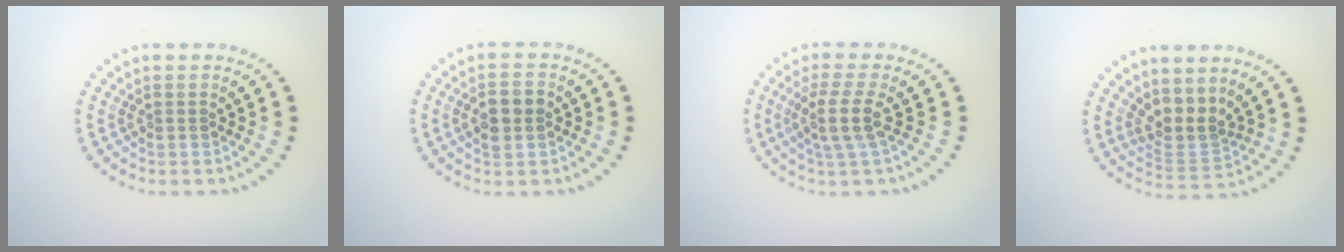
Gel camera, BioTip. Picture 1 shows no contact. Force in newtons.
{"total": 3.0, "press": 3.0, "slide": 0.2}
{"total": 3.0, "press": 2.2, "slide": 2.0}
{"total": 3.3, "press": 2.5, "slide": 2.1}